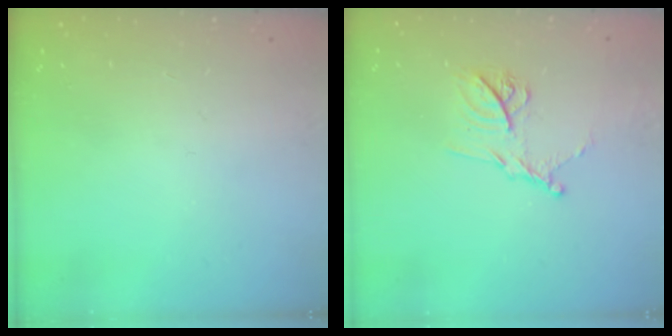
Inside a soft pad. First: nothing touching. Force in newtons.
{"total": 12.6, "press": 12.5, "slide": 0.9}